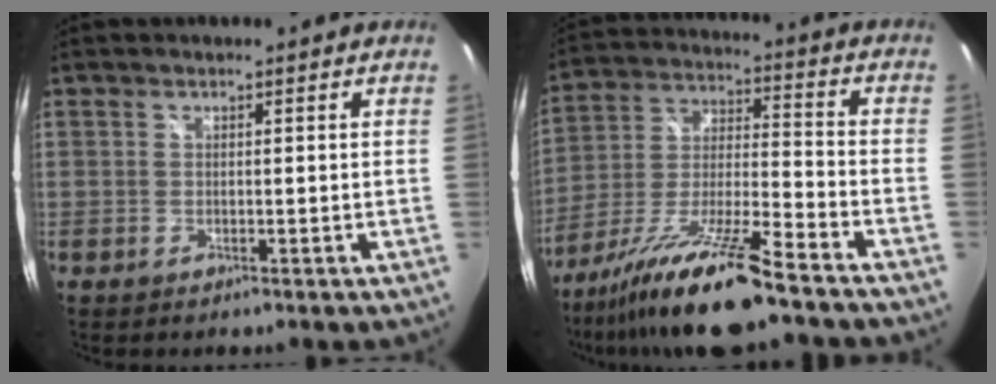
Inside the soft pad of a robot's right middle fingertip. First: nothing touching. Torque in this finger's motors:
{"motor_torque": [1.11, -1.02, 0.43, 0.21]}